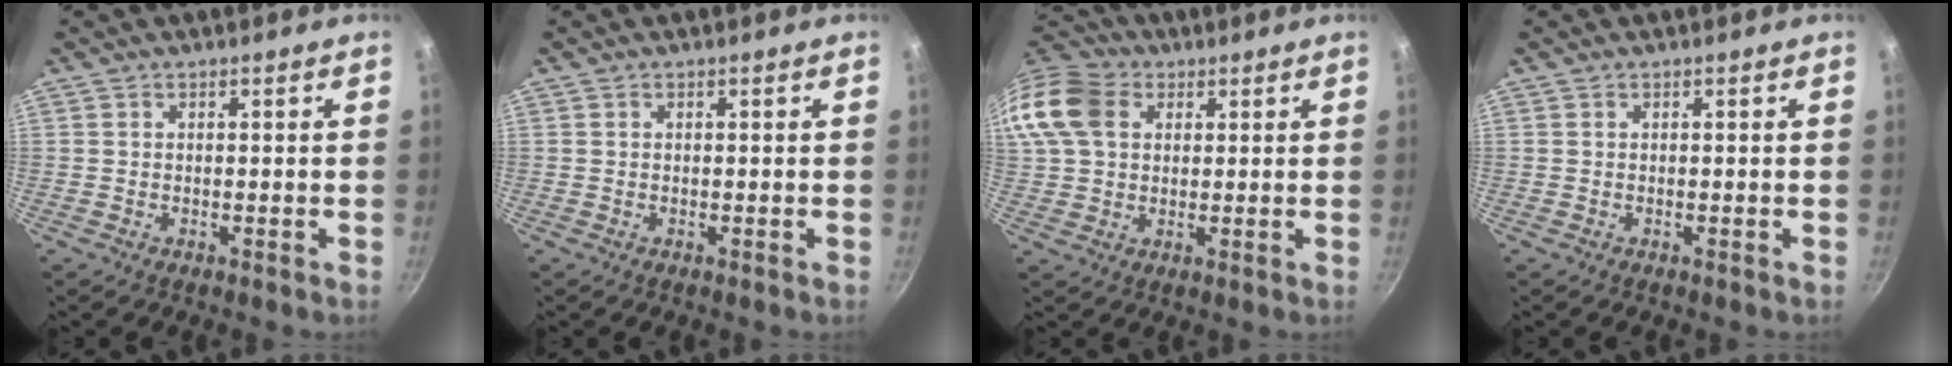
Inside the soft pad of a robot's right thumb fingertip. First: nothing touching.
{"total": 0.0}
{"total": 17.3, "force": [5.2, 13.2, 9.9], "torque": [-0.228, 0.027, 0.085]}
{"total": 0.0}